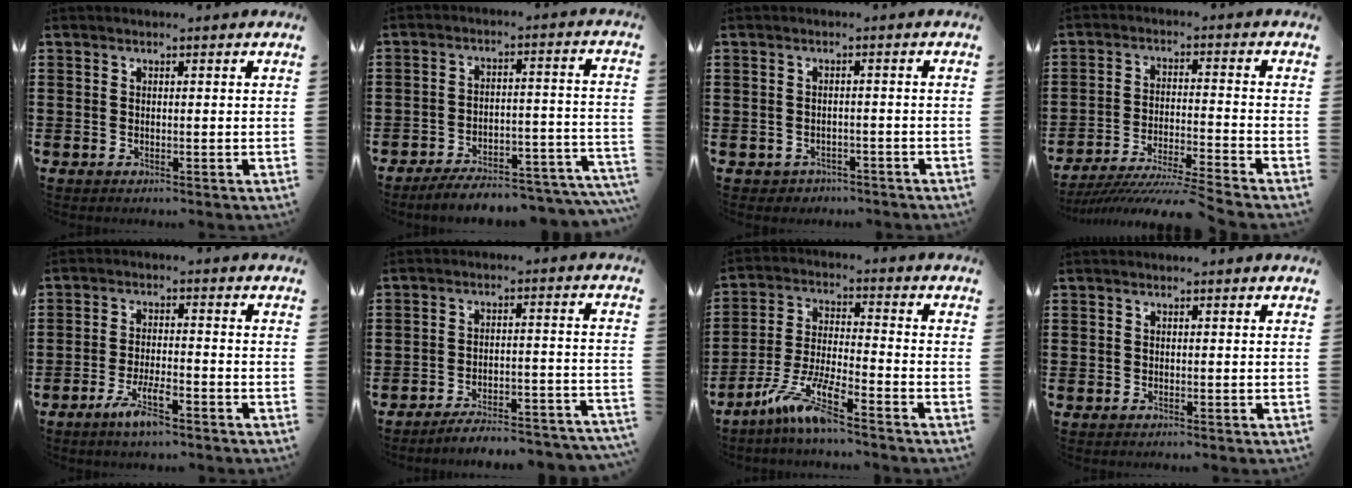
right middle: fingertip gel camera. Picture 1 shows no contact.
{"total": 5.3, "force": [-5.0, 0.3, 1.8], "torque": [-0.024, 0.005, -0.094]}
{"total": 0.8, "force": [-0.6, 0.5, 0.0], "torque": [-0.005, 0.002, -0.016]}
{"total": 6.2, "force": [-5.7, -0.6, 2.4], "torque": [-0.044, -0.015, -0.112]}
{"total": 5.7, "force": [-3.5, 1.3, 4.3], "torque": [-0.087, 0.000, -0.066]}
{"total": 4.4, "force": [-4.2, -0.3, 1.4], "torque": [-0.024, -0.007, -0.084]}
{"total": 8.7, "force": [-6.5, 0.5, 5.8], "torque": [-0.130, -0.012, -0.128]}
{"total": 0.0}